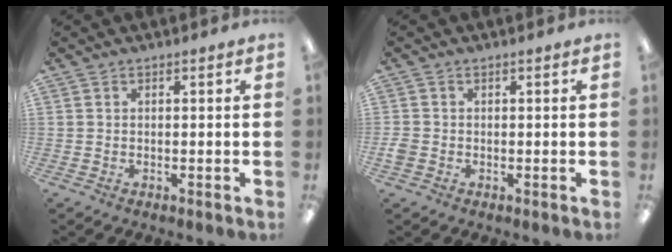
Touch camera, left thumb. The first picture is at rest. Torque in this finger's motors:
{"motor_torque": [-0.28, 0.23, 0.26, -0.12, -0.01]}